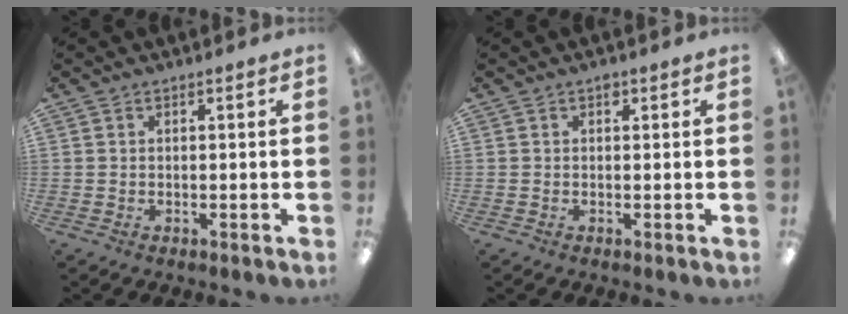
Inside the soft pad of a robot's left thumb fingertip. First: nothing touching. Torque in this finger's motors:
{"motor_torque": [0.13, -0.01, 0.34, -0.08, 0.01]}